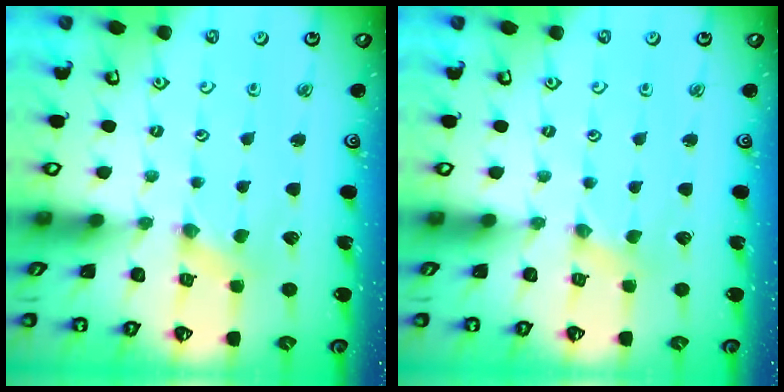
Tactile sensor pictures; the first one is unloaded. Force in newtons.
{"total": 0.0}